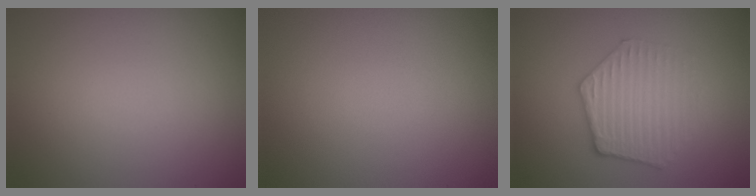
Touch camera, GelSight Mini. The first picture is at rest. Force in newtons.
{"total": 0.0}
{"total": 3.3, "press": 3.1, "slide": 1.3}